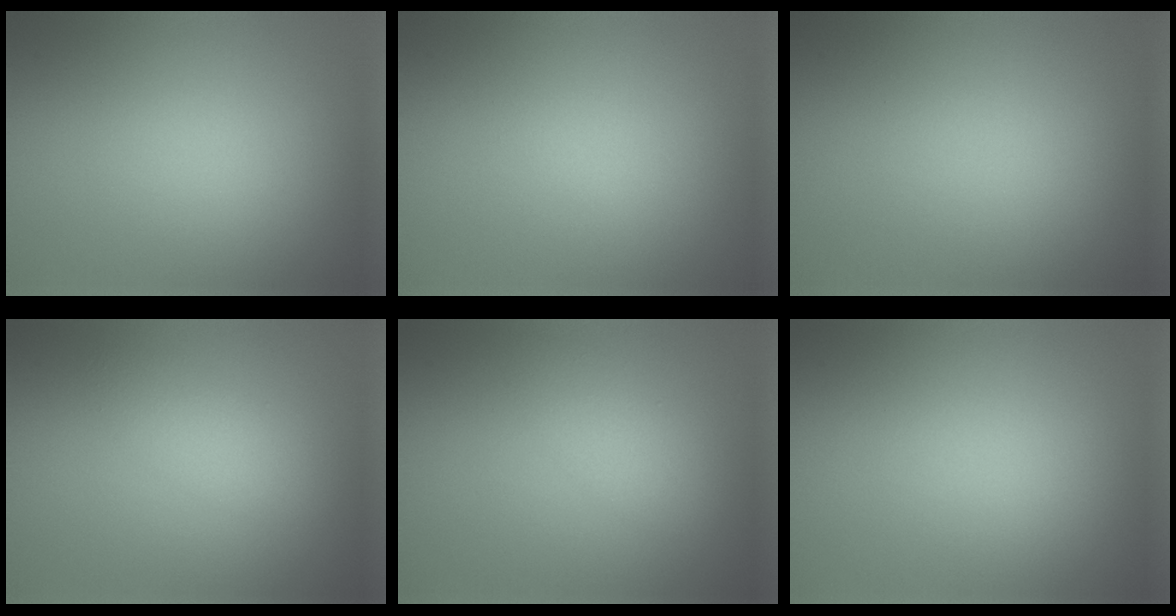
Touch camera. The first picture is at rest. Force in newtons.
{"total": 0.0}
{"total": 0.0}
{"total": 2.0, "press": 2.0, "slide": 0.0}
{"total": 2.2, "press": 2.2, "slide": 0.1}
{"total": 0.0}